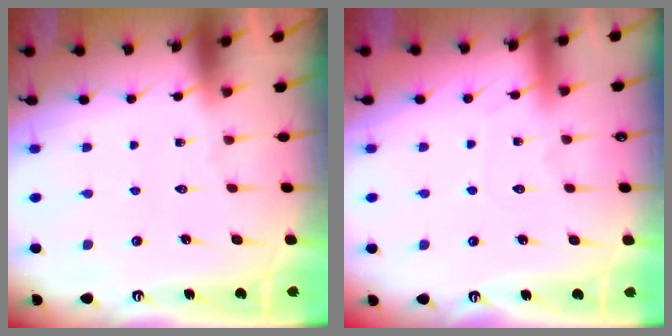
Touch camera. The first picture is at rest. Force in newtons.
{"total": 2.9, "press": 2.9, "slide": 0.4}